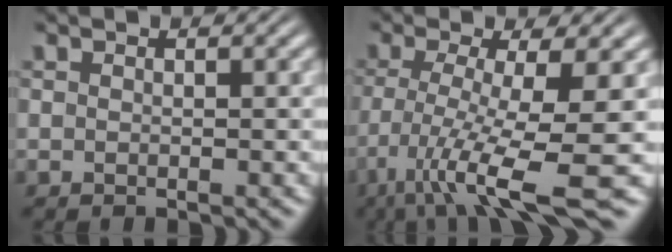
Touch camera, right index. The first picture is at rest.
{"total": 8.8, "force": [-4.1, 2.2, 7.4], "torque": [-0.129, -0.037, -0.045]}